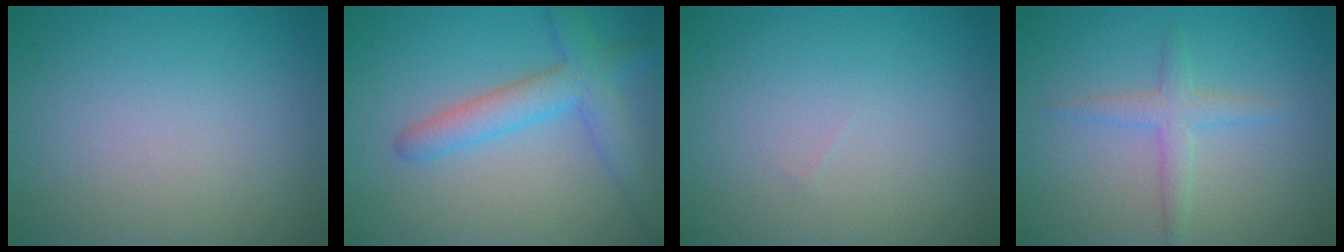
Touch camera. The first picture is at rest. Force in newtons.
{"total": 4.3, "press": 4.3, "slide": 0.3}
{"total": 0.0}
{"total": 2.0, "press": 2.0, "slide": 0.1}